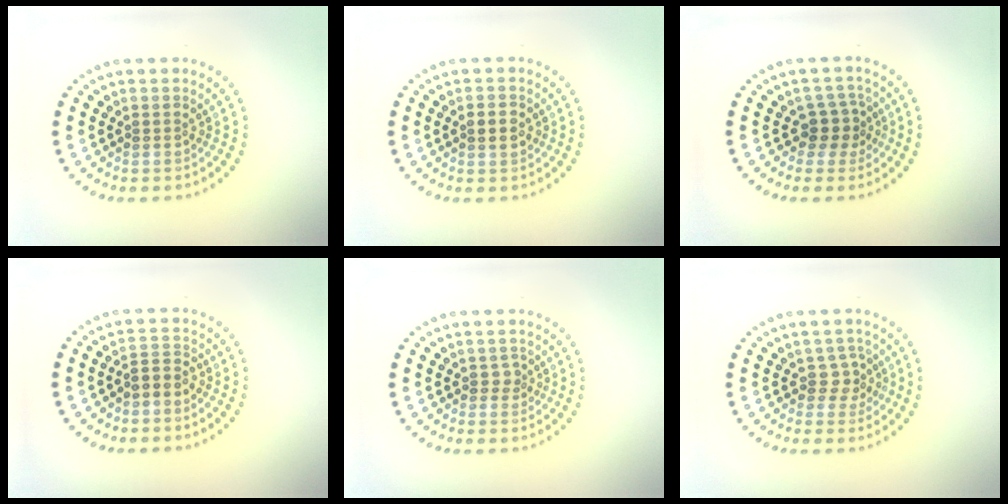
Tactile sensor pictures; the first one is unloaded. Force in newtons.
{"total": 2.1, "press": 2.1, "slide": 0.2}
{"total": 2.6, "press": 2.0, "slide": 1.6}
{"total": 1.8, "press": 1.3, "slide": 1.3}
{"total": 0.9, "press": 0.6, "slide": 0.7}
{"total": 1.8, "press": 1.4, "slide": 1.1}